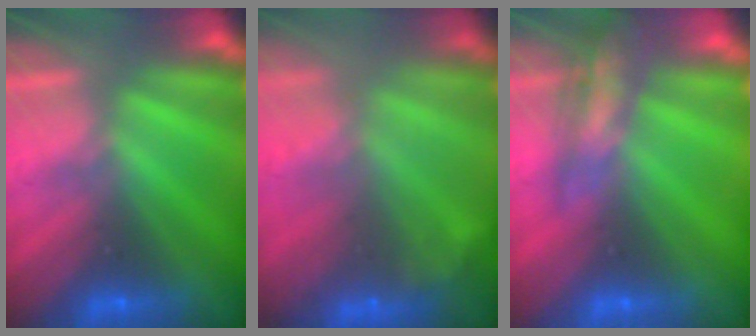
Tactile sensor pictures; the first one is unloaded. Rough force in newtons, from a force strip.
{"total": 7.3}
{"total": 2.4}